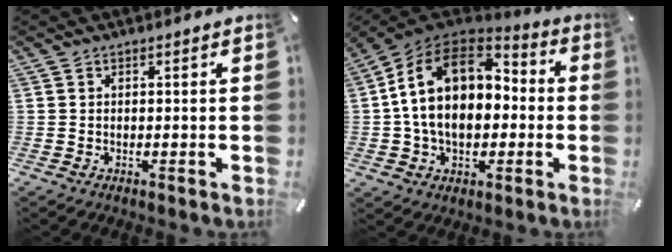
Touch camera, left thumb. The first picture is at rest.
{"total": 17.9, "force": [0.7, 13.3, 11.9], "torque": [-0.233, 0.011, 0.009]}